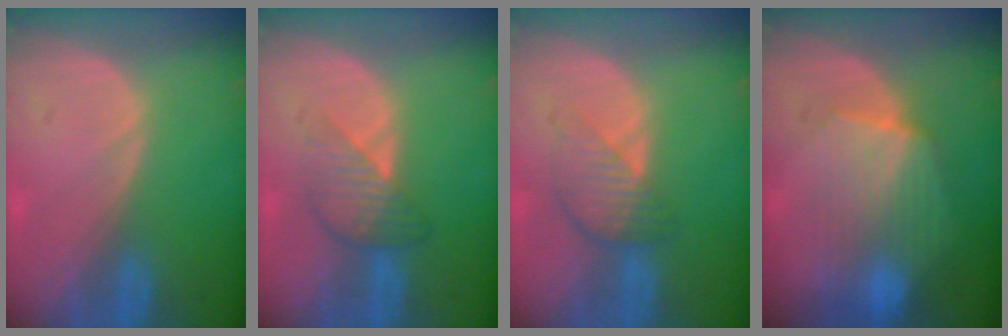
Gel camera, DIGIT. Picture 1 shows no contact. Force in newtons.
{"total": 4.3, "press": 4.3, "slide": 0.2}
{"total": 4.6, "press": 4.2, "slide": 2.0}
{"total": 8.0, "press": 7.9, "slide": 1.0}